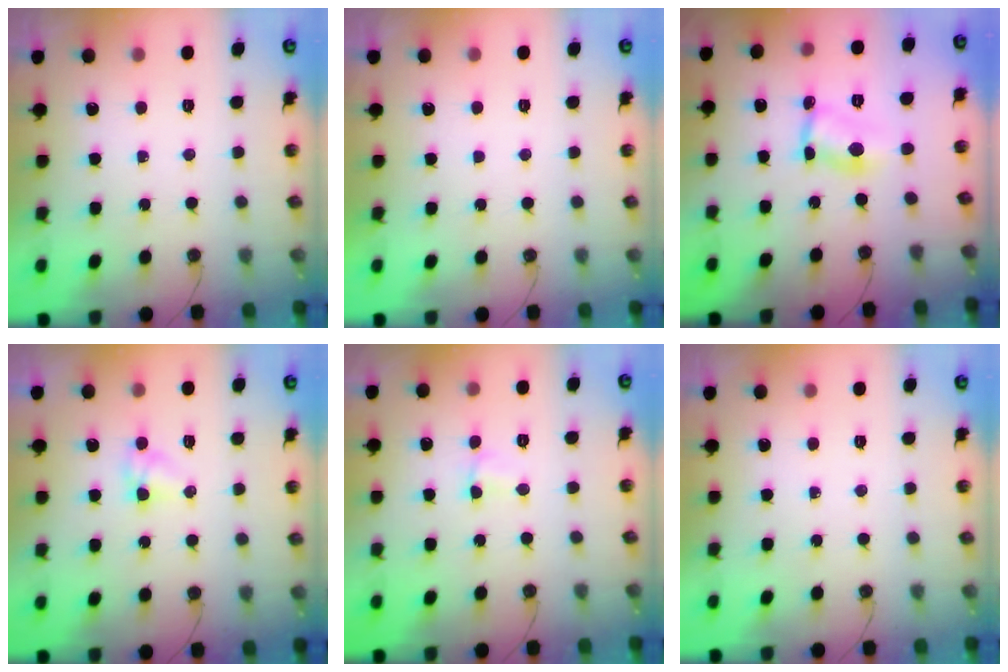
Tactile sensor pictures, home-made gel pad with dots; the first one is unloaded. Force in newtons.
{"total": 0.0}
{"total": 3.8, "press": 3.8, "slide": 0.1}
{"total": 2.8, "press": 2.8, "slide": 0.2}
{"total": 4.3, "press": 2.6, "slide": 3.4}
{"total": 0.0}